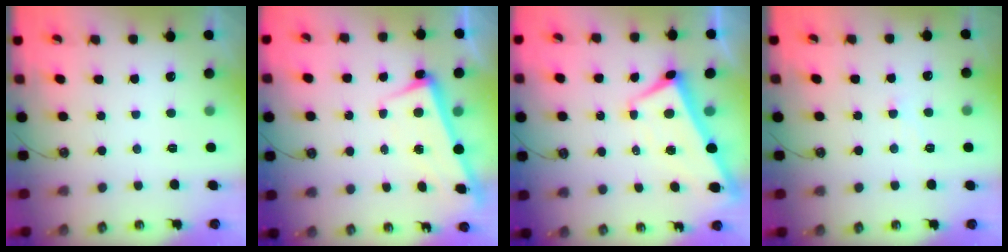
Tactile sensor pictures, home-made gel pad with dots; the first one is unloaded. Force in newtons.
{"total": 2.4, "press": 2.2, "slide": 0.9}
{"total": 4.7, "press": 4.6, "slide": 0.8}
{"total": 1.7, "press": 1.6, "slide": 0.5}